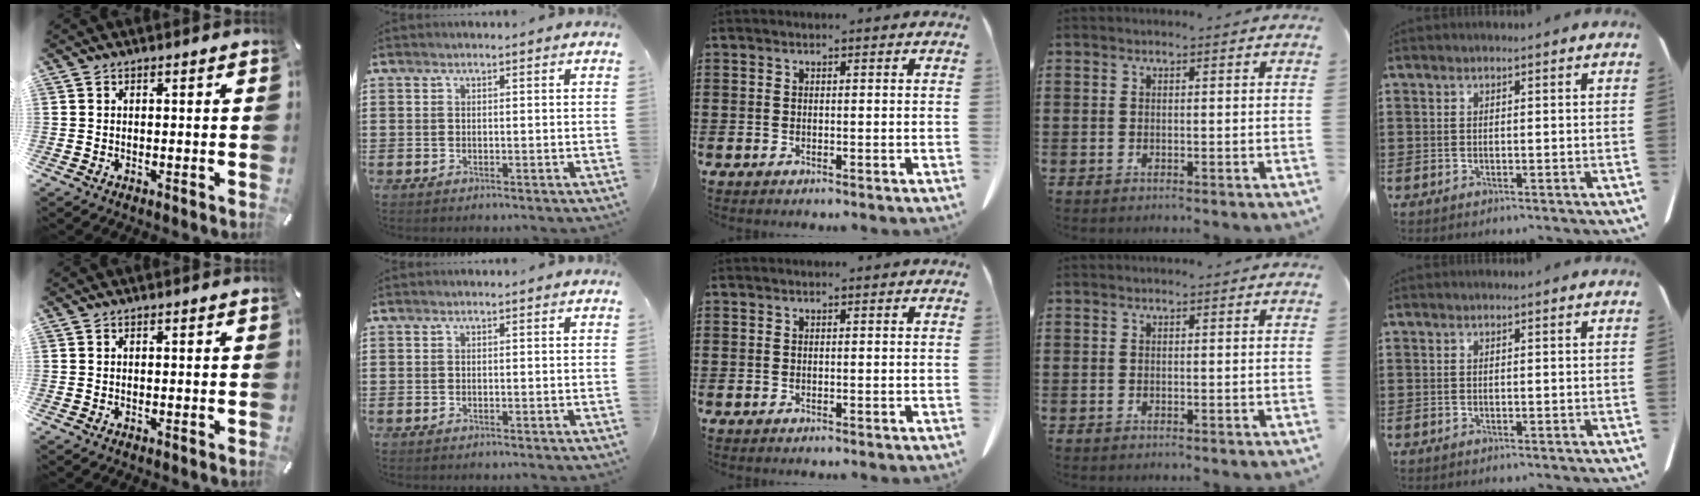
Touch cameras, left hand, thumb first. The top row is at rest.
{}